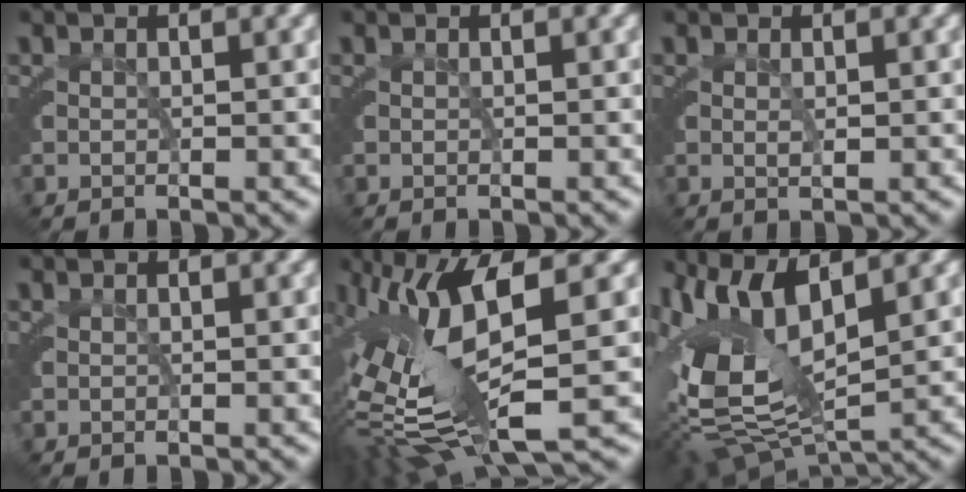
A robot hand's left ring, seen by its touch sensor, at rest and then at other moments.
{"total": 0.0}
{"total": 0.7, "force": [0.2, -0.1, 0.6], "torque": [-0.018, -0.012, 0.010]}
{"total": 0.0}
{"total": 12.1, "force": [-2.1, 6.2, 10.2], "torque": [-0.191, -0.037, -0.011]}
{"total": 13.5, "force": [0.1, 9.1, 9.9], "torque": [-0.213, -0.045, 0.023]}